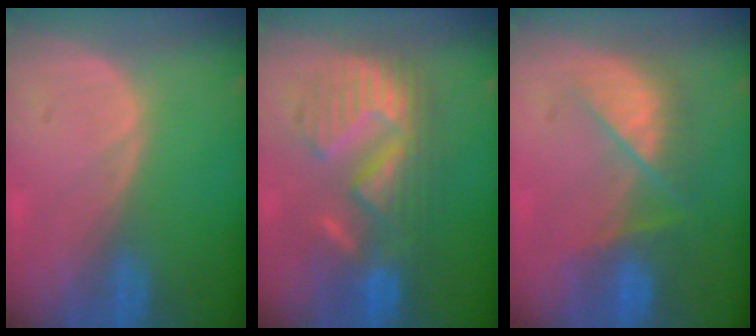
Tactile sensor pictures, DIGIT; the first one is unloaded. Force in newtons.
{"total": 9.9, "press": 9.9, "slide": 0.5}
{"total": 7.5, "press": 7.2, "slide": 2.0}